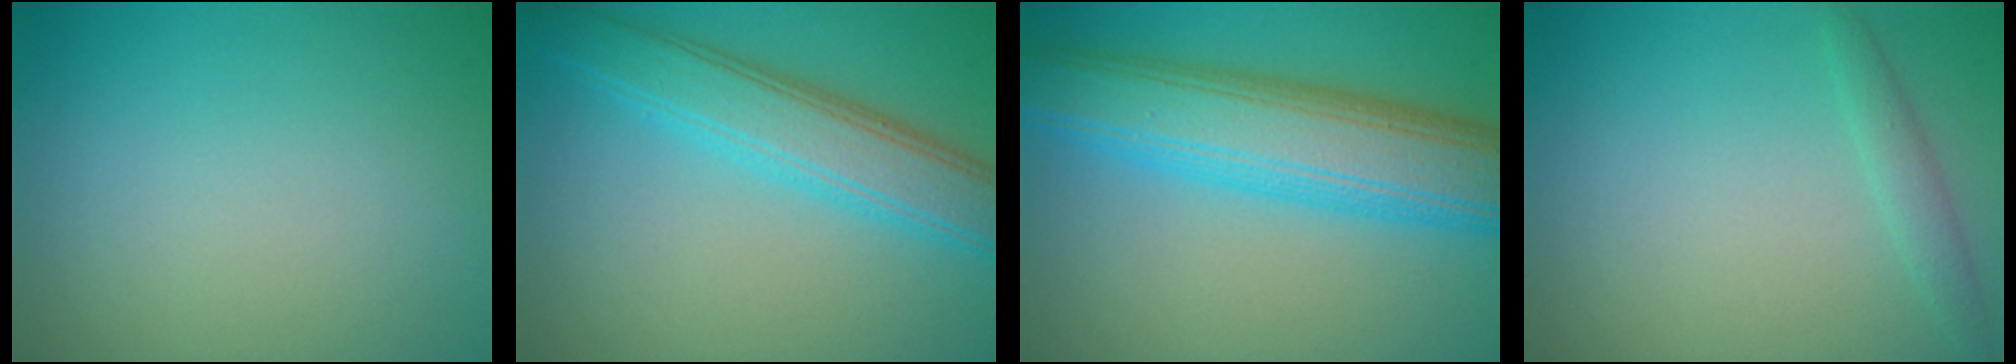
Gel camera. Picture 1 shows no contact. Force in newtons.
{"total": 5.5, "press": 5.5, "slide": 0.2}
{"total": 9.5, "press": 9.5, "slide": 0.2}
{"total": 1.3, "press": 1.3, "slide": 0.1}